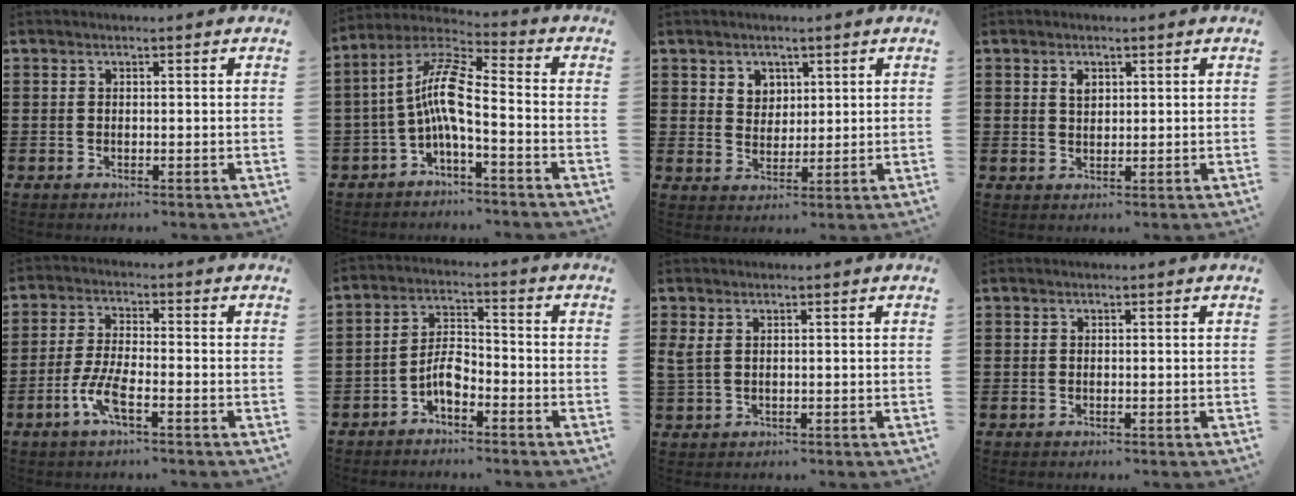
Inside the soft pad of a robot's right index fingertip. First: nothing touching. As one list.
[{"total": 8.5, "force": [-1.5, 1.8, 8.1], "torque": [-0.186, -0.013, -0.040]}, {"total": 3.4, "force": [2.0, 2.8, 0.5], "torque": [-0.021, 0.011, 0.037]}, {"total": 1.8, "force": [0.9, 1.0, 1.1], "torque": [-0.025, 0.004, 0.016]}, {"total": 5.7, "force": [-2.9, 1.3, 4.7], "torque": [-0.111, -0.011, -0.058]}, {"total": 5.0, "force": [-2.8, 2.1, 3.5], "torque": [-0.084, 0.005, -0.059]}, {"total": 1.7, "force": [0.5, 0.6, 1.5], "torque": [-0.040, 0.001, 0.006]}, {"total": 0.0}]